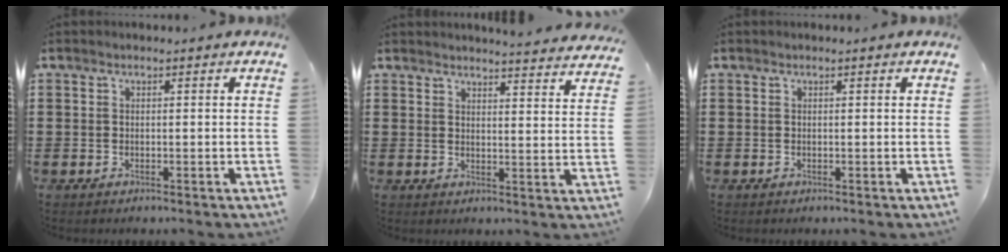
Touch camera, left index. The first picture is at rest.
{"total": 3.8, "force": [3.7, -0.4, 0.3], "torque": [-0.011, -0.024, 0.066]}
{"total": 0.0}